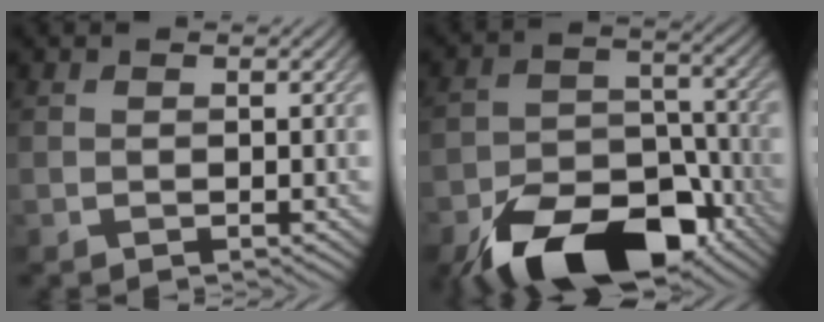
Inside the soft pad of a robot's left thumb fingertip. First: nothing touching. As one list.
[{"total": 16.4, "force": [-11.0, 8.5, 8.8], "torque": [-0.156, -0.031, -0.174]}]